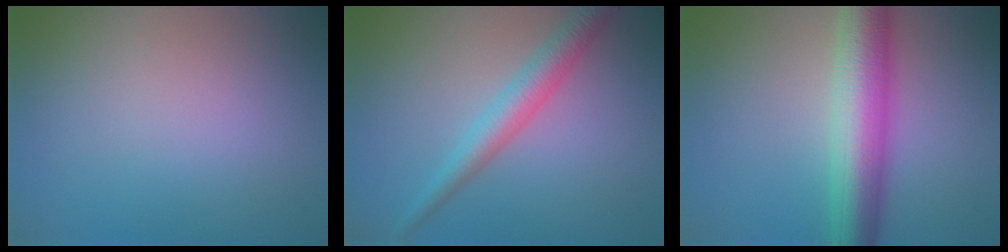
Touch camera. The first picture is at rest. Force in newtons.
{"total": 3.3, "press": 3.3, "slide": 0.1}
{"total": 7.4, "press": 7.4, "slide": 0.2}